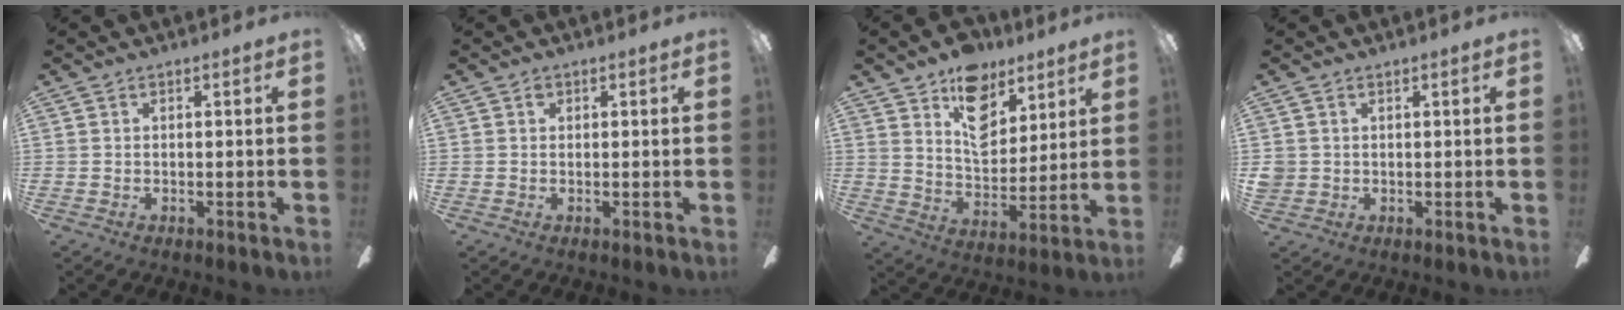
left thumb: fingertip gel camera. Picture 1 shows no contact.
{"total": 0.8, "force": [0.4, 0.6, 0.4], "torque": [-0.010, 0.002, 0.007]}
{"total": 14.0, "force": [9.0, 8.3, 6.7], "torque": [-0.090, -0.050, 0.165]}
{"total": 2.4, "force": [0.8, 2.2, 0.1], "torque": [-0.006, 0.003, 0.018]}